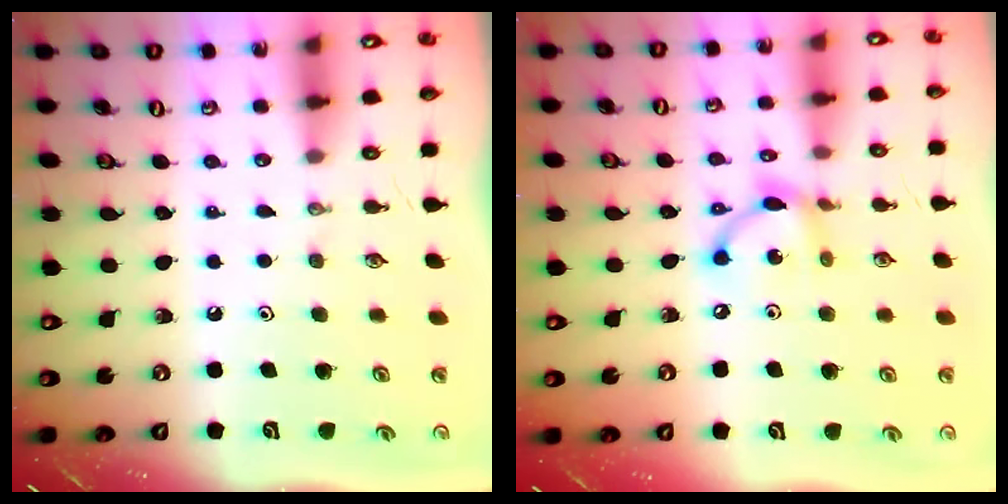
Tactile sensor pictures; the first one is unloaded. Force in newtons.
{"total": 9.9, "press": 9.9, "slide": 0.5}